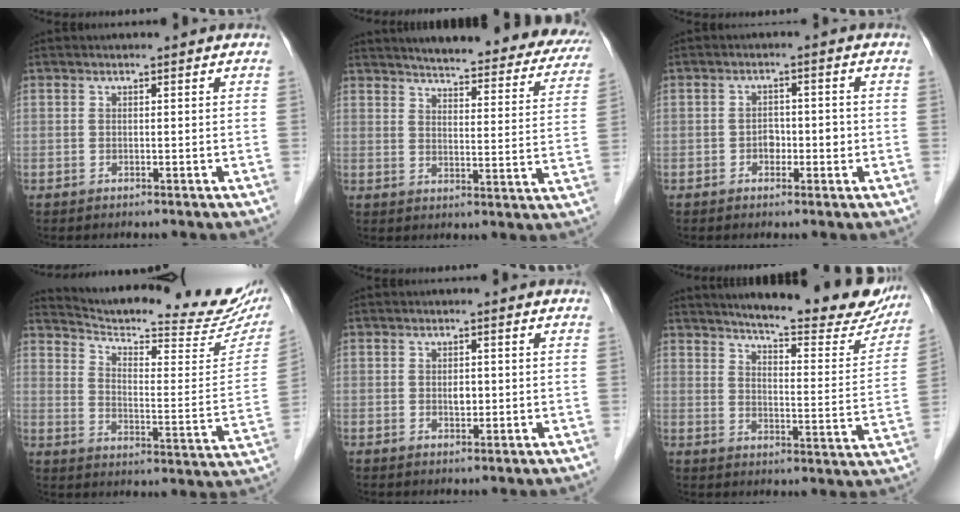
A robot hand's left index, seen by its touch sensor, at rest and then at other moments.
{"total": 25.7, "force": [22.8, 5.4, 10.5], "torque": [-0.131, -0.040, 0.260]}
{"total": 2.8, "force": [-0.7, 1.8, 2.0], "torque": [-0.028, 0.011, -0.012]}
{"total": 24.3, "force": [21.9, 2.7, 10.2], "torque": [-0.151, -0.061, 0.281]}
{"total": 1.5, "force": [0.0, 0.9, 1.2], "torque": [-0.020, 0.000, 0.001]}
{"total": 20.3, "force": [18.0, 3.2, 8.8], "torque": [-0.111, -0.043, 0.217]}